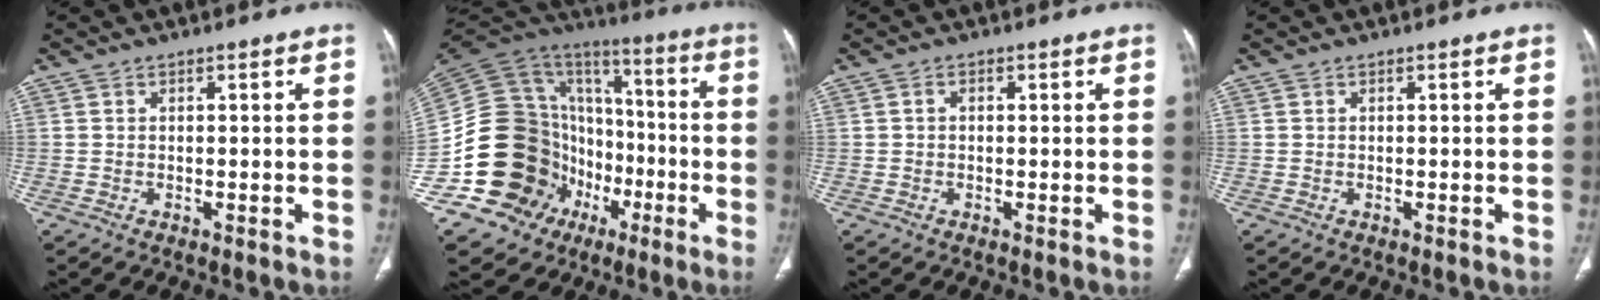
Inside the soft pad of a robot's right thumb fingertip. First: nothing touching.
{"total": 28.9, "force": [-8.7, 23.5, 14.4], "torque": [-0.242, 0.110, -0.131]}
{"total": 0.8, "force": [0.1, 0.6, 0.5], "torque": [-0.006, 0.002, -0.002]}
{"total": 0.0}